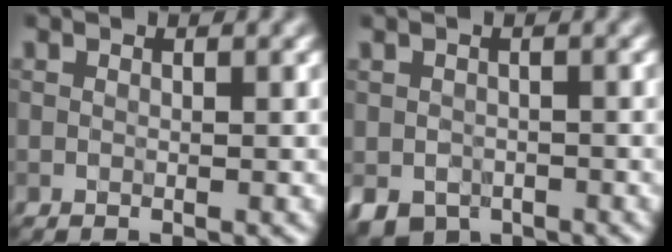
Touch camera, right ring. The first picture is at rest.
{"total": 3.4, "force": [-1.6, 2.4, 1.7], "torque": [-0.034, -0.013, -0.030]}